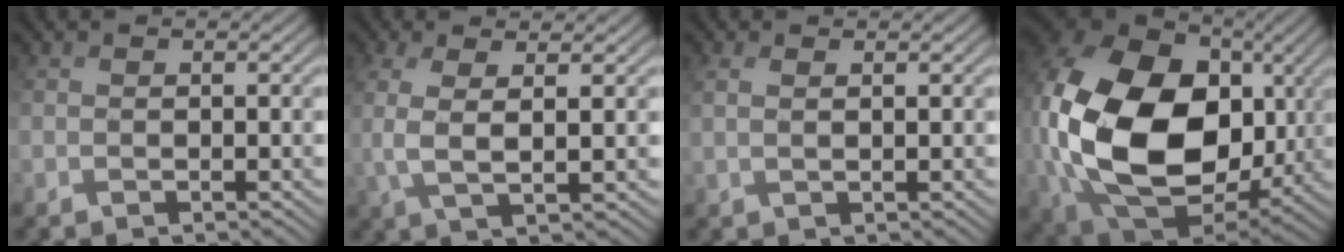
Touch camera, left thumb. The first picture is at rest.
{"total": 3.8, "force": [1.9, 0.1, 3.3], "torque": [-0.070, 0.015, 0.034]}
{"total": 1.6, "force": [1.3, -0.8, -0.1], "torque": [-0.002, 0.007, 0.028]}
{"total": 21.3, "force": [1.7, 15.2, 14.8], "torque": [-0.392, -0.032, 0.060]}